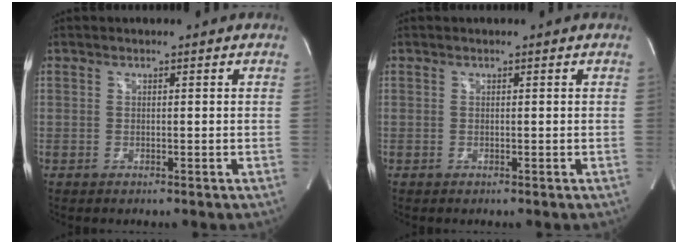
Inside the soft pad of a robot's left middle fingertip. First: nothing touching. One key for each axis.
{"total": 0.0}